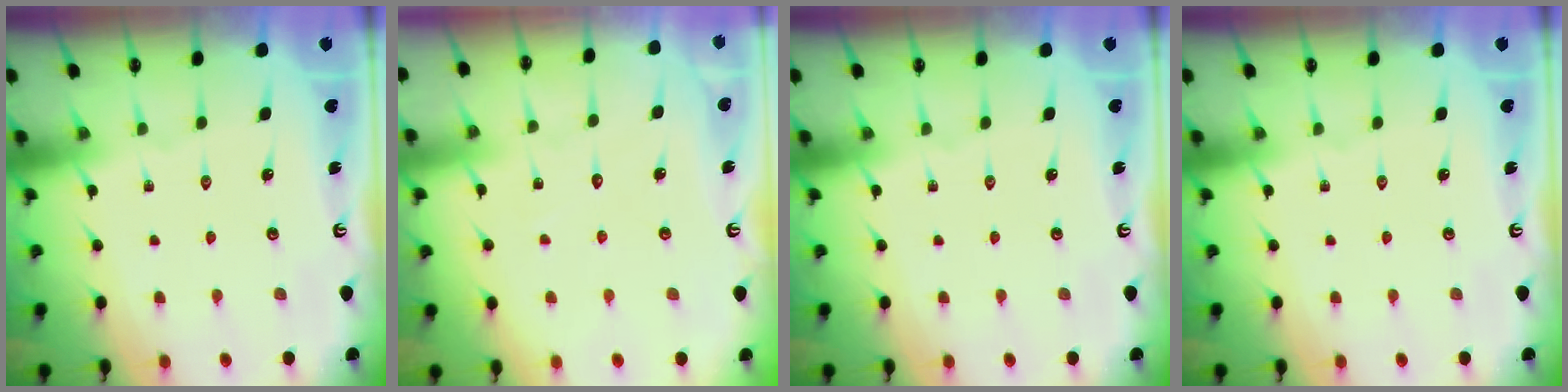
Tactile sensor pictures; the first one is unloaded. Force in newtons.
{"total": 4.6, "press": 4.6, "slide": 0.4}
{"total": 0.0}
{"total": 0.0}